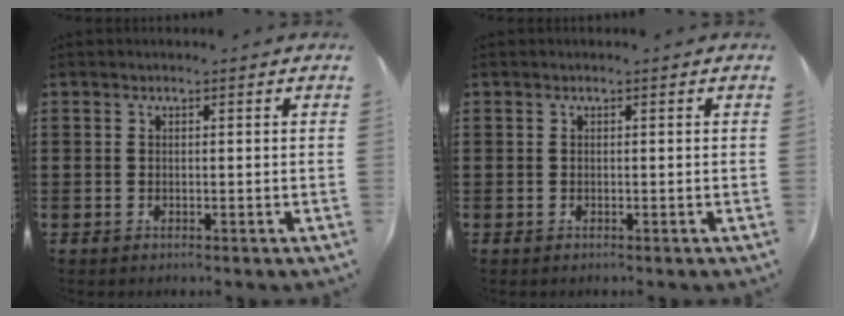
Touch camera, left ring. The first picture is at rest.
{"total": 0.0}